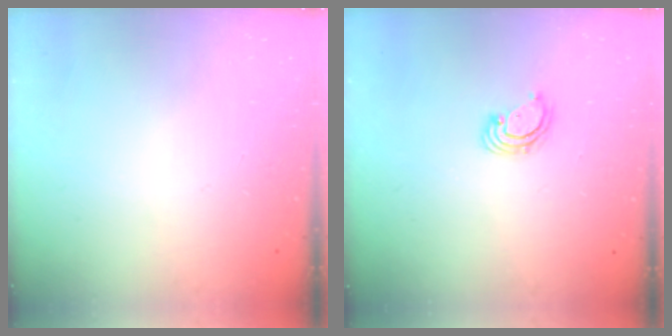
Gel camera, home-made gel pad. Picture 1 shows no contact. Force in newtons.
{"total": 3.4, "press": 3.4, "slide": 0.3}